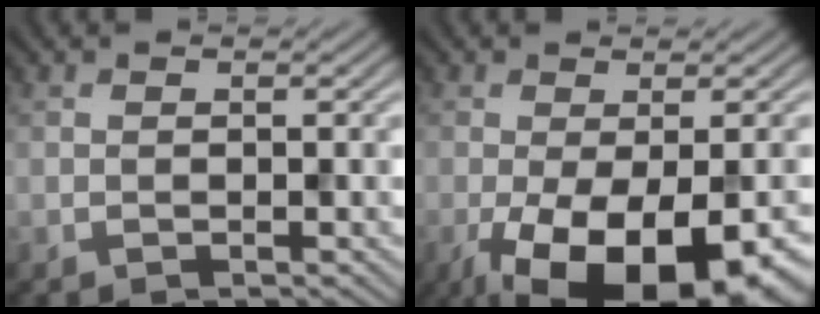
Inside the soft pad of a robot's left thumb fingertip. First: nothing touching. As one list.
[{"total": 14.4, "force": [-6.9, 6.0, 11.1], "torque": [-0.188, -0.044, -0.089]}]